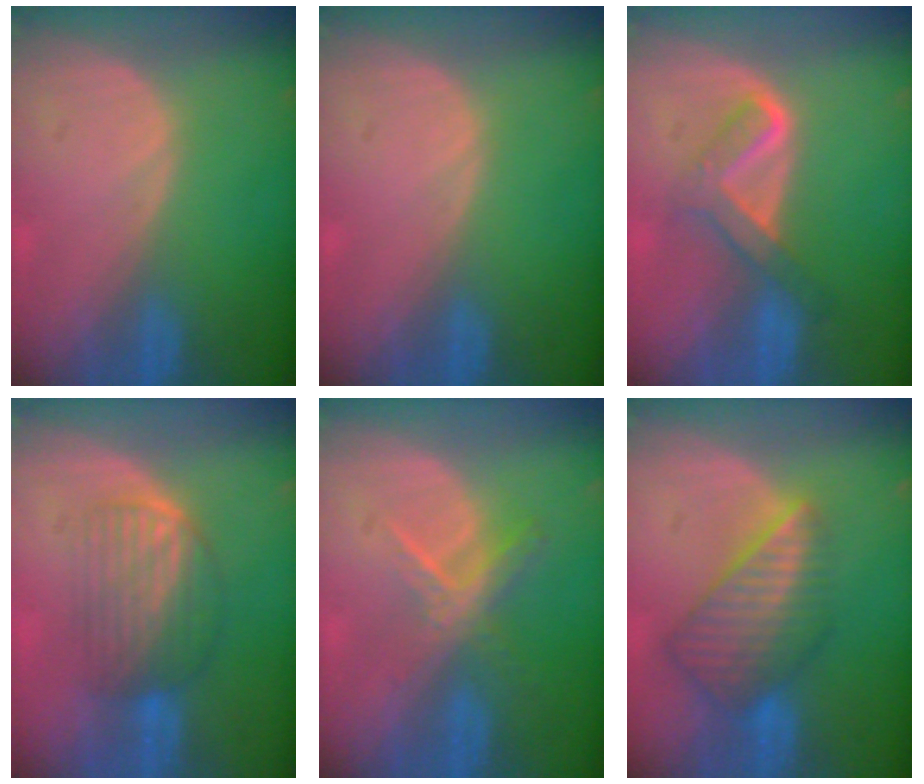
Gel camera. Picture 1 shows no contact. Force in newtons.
{"total": 0.0}
{"total": 5.1, "press": 5.1, "slide": 0.8}
{"total": 6.2, "press": 6.1, "slide": 1.4}
{"total": 5.7, "press": 5.0, "slide": 2.9}
{"total": 8.7, "press": 7.6, "slide": 4.3}